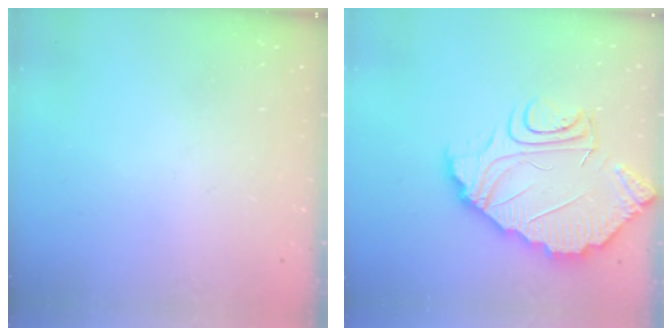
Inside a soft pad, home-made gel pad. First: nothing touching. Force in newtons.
{"total": 10.0, "press": 9.9, "slide": 1.0}